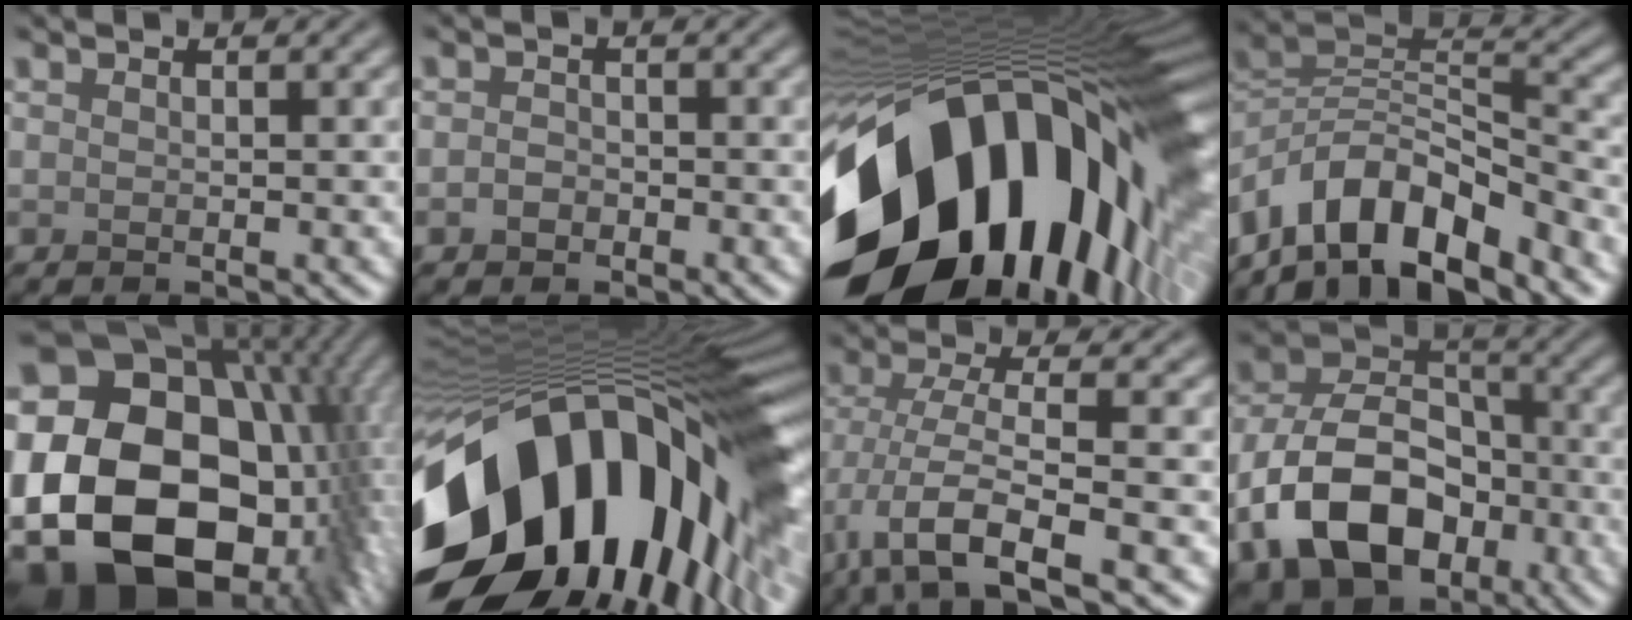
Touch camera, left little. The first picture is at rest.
{"total": 1.2, "force": [-0.6, 0.9, 0.5], "torque": [-0.007, 0.001, -0.014]}
{"total": 20.9, "force": [-6.3, 12.5, 15.5], "torque": [-0.283, -0.048, -0.104]}
{"total": 9.8, "force": [-6.4, 4.2, 6.1], "torque": [-0.090, 0.008, -0.126]}
{"total": 23.6, "force": [-1.8, 17.5, 15.6], "torque": [-0.300, -0.029, -0.015]}
{"total": 19.1, "force": [-5.1, 11.2, 14.6], "torque": [-0.255, -0.019, -0.096]}
{"total": 7.8, "force": [-3.5, 2.5, 6.5], "torque": [-0.131, 0.001, -0.071]}
{"total": 11.7, "force": [-3.9, 8.1, 7.4], "torque": [-0.147, -0.002, -0.072]}